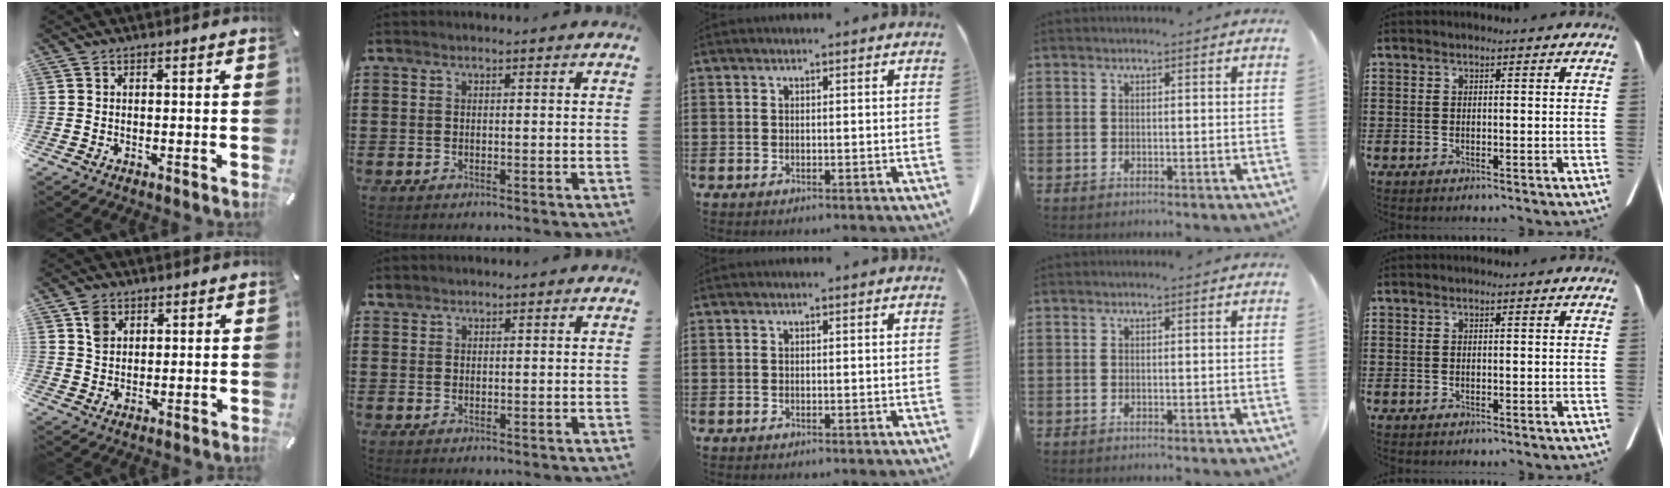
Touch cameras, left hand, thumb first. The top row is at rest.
{"thumb": {"total": 4.4, "force": [2.1, 3.7, 1.3], "torque": [-0.018, 0.001, 0.037]}, "index": {"total": 1.0, "force": [0.9, 0.4, 0.2], "torque": [-0.007, 0.002, 0.018]}}